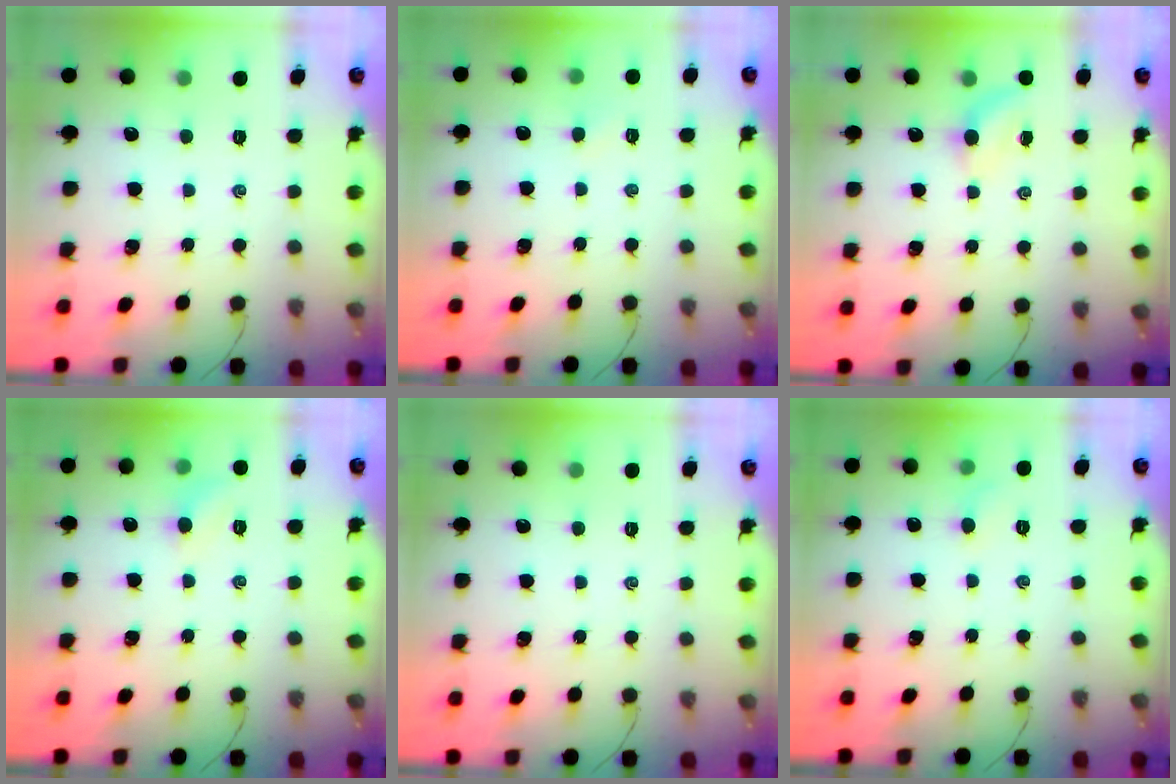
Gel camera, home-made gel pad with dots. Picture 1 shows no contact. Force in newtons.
{"total": 2.5, "press": 2.3, "slide": 0.8}
{"total": 4.7, "press": 4.6, "slide": 1.1}
{"total": 5.6, "press": 5.3, "slide": 1.9}
{"total": 0.0}
{"total": 3.5, "press": 3.3, "slide": 1.1}